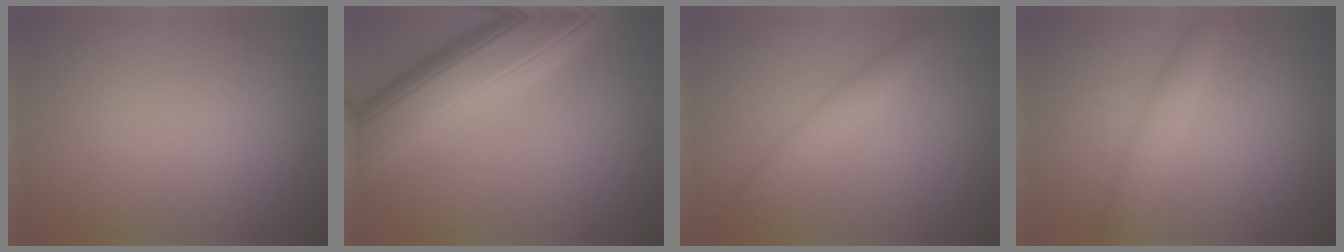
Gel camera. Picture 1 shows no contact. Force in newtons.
{"total": 11.5, "press": 11.5, "slide": 0.4}
{"total": 2.4, "press": 2.4, "slide": 0.1}
{"total": 2.0, "press": 2.0, "slide": 0.1}